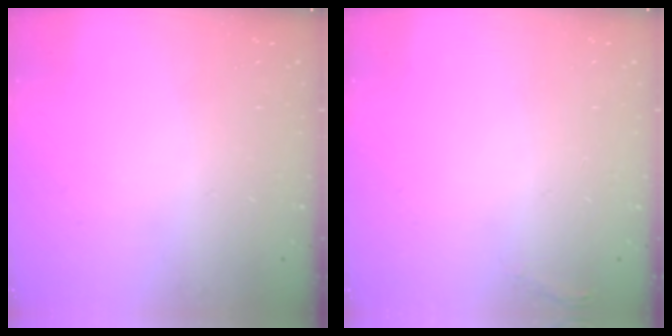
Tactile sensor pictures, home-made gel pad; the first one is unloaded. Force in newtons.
{"total": 3.9, "press": 3.2, "slide": 2.2}